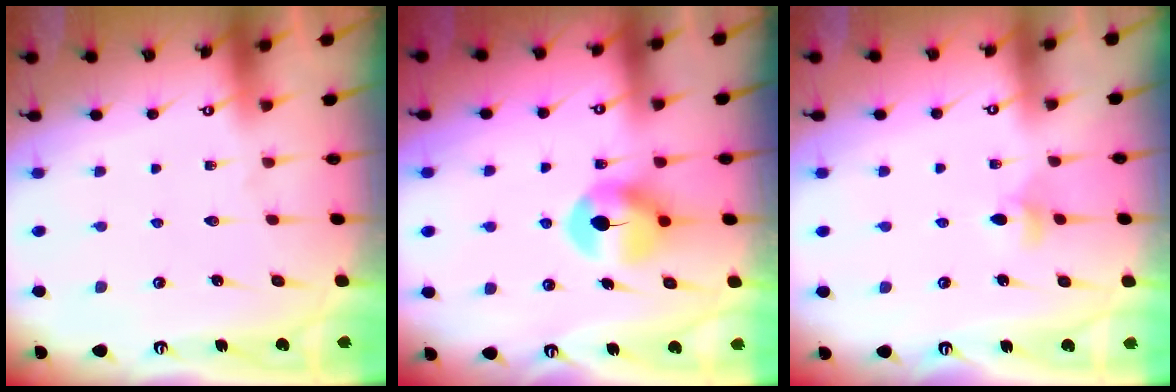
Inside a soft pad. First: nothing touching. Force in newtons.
{"total": 8.4, "press": 8.3, "slide": 1.2}
{"total": 5.4, "press": 5.3, "slide": 0.6}